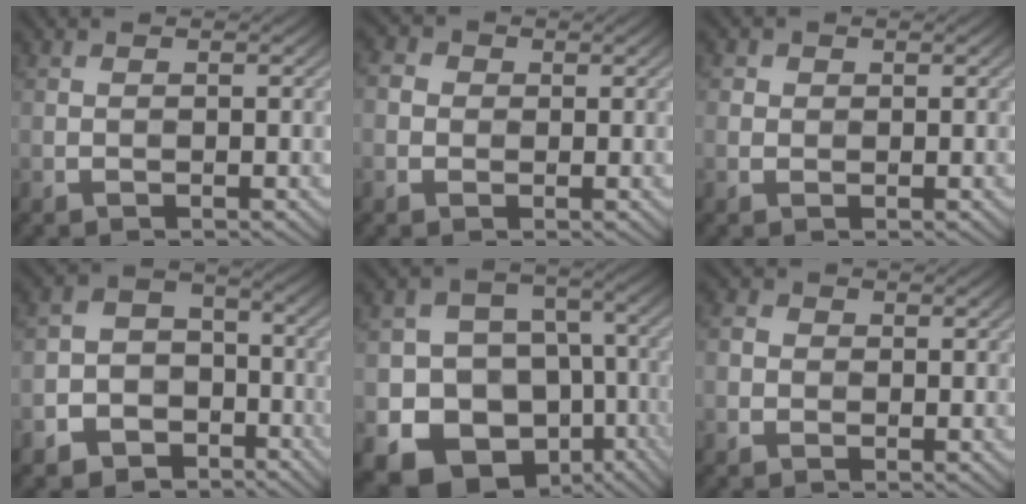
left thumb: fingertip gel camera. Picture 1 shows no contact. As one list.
[{"total": 2.4, "force": [0.0, 2.3, 0.9], "torque": [-0.030, 0.004, -0.004]}, {"total": 1.3, "force": [0.4, 1.2, 0.3], "torque": [-0.003, -0.001, 0.002]}, {"total": 9.1, "force": [-5.0, 6.7, 3.5], "torque": [-0.079, -0.015, -0.097]}, {"total": 16.6, "force": [-7.0, 13.3, 7.0], "torque": [-0.140, -0.037, -0.115]}, {"total": 2.0, "force": [-0.3, 1.8, 0.6], "torque": [-0.016, 0.001, -0.013]}]